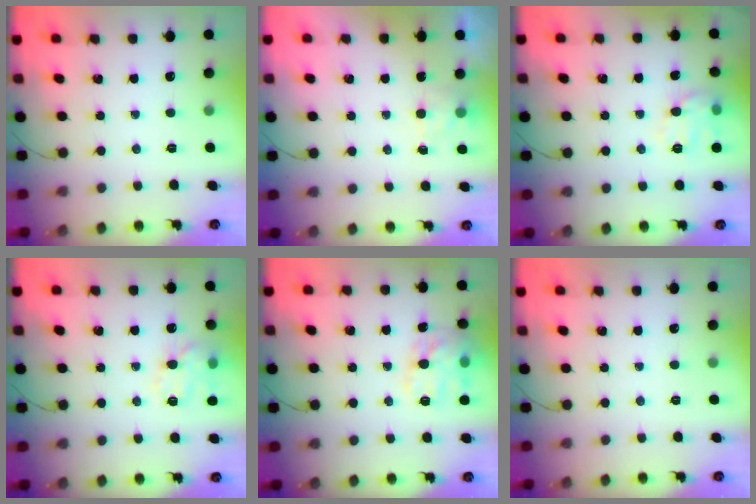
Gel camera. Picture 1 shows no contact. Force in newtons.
{"total": 2.0, "press": 1.4, "slide": 1.3}
{"total": 10.8, "press": 10.8, "slide": 0.4}
{"total": 11.5, "press": 11.4, "slide": 1.4}
{"total": 14.8, "press": 14.8, "slide": 0.8}
{"total": 0.0}